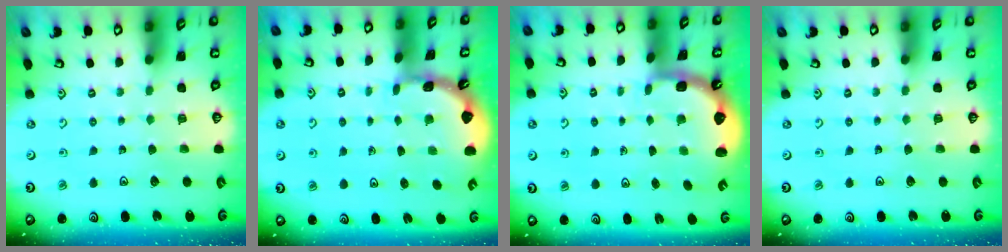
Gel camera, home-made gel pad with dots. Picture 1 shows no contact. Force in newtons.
{"total": 1.6, "press": 1.6, "slide": 0.2}
{"total": 2.6, "press": 1.7, "slide": 1.9}
{"total": 0.0}